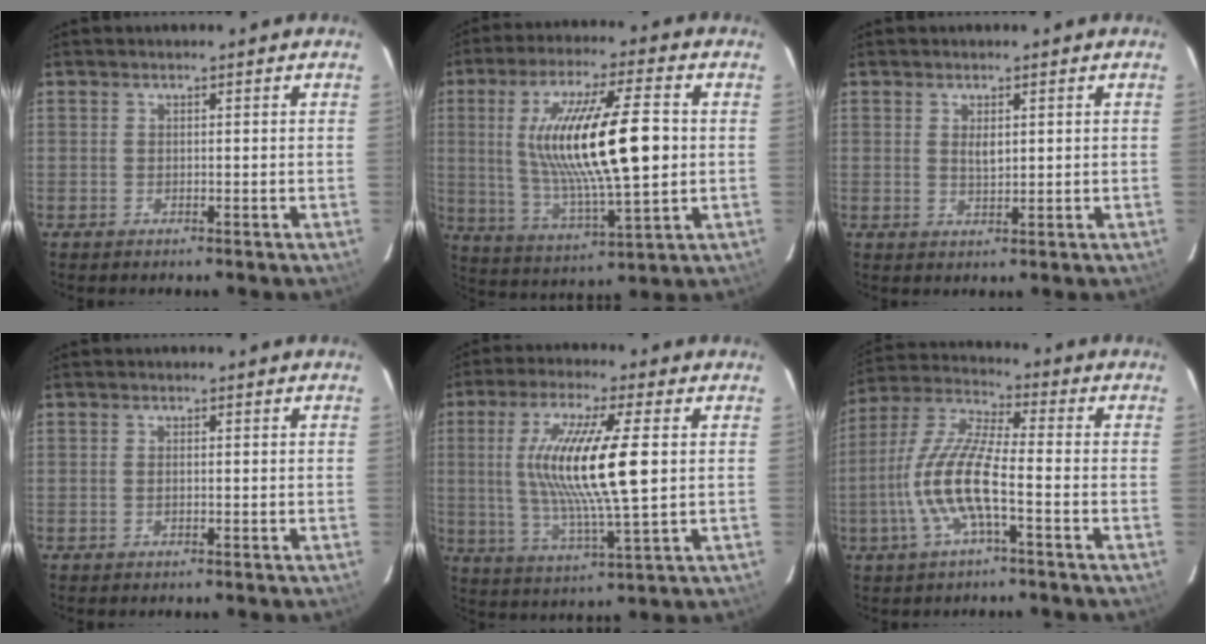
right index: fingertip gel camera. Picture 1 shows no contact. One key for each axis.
{"total": 19.9, "fx": 1.8, "fy": 4.1, "fz": 19.4, "tx": -0.353, "ty": -0.005, "tz": 0.044}
{"total": 2.3, "fx": 0.6, "fy": 1.1, "fz": 1.9, "tx": -0.032, "ty": 0.000, "tz": 0.012}
{"total": 0.6, "fx": -0.1, "fy": 0.2, "fz": 0.5, "tx": -0.012, "ty": 0.001, "tz": -0.003}
{"total": 16.2, "fx": 2.0, "fy": 2.0, "fz": 15.9, "tx": -0.300, "ty": -0.006, "tz": 0.041}
{"total": 12.1, "fx": -3.7, "fy": 2.3, "fz": 11.3, "tx": -0.242, "ty": -0.001, "tz": -0.076}